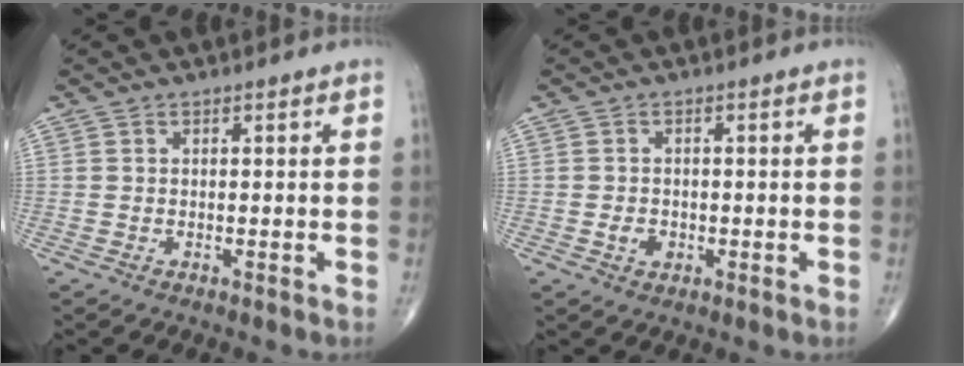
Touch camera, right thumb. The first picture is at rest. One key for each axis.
{"total": 2.5, "fx": -0.6, "fy": 1.9, "fz": 1.5, "tx": -0.017, "ty": 0.003, "tz": -0.008}